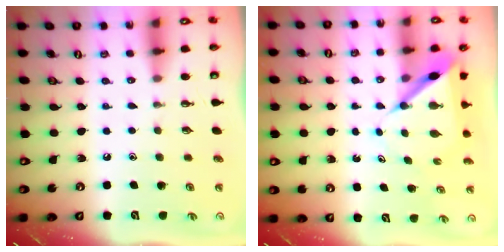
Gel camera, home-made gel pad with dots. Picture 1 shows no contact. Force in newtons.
{"total": 6.4, "press": 6.4, "slide": 0.6}